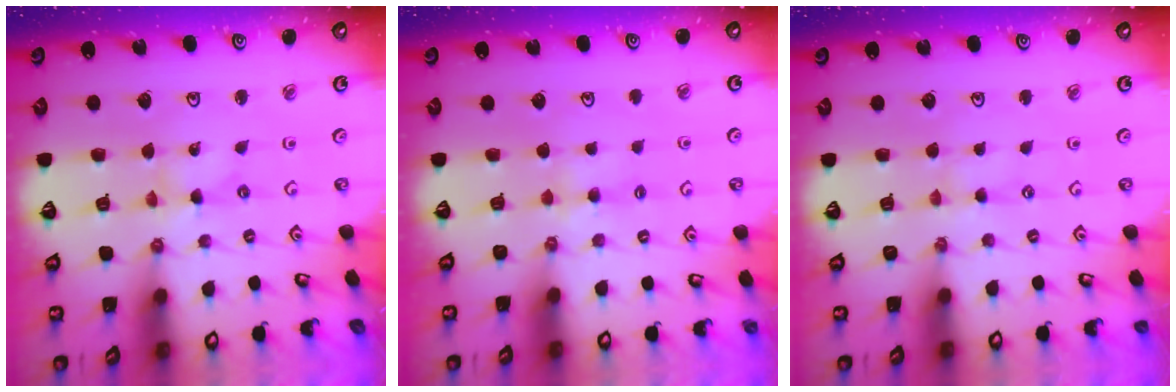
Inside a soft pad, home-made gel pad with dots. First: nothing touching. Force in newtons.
{"total": 3.4, "press": 3.3, "slide": 0.6}
{"total": 0.8, "press": 0.8, "slide": 0.3}